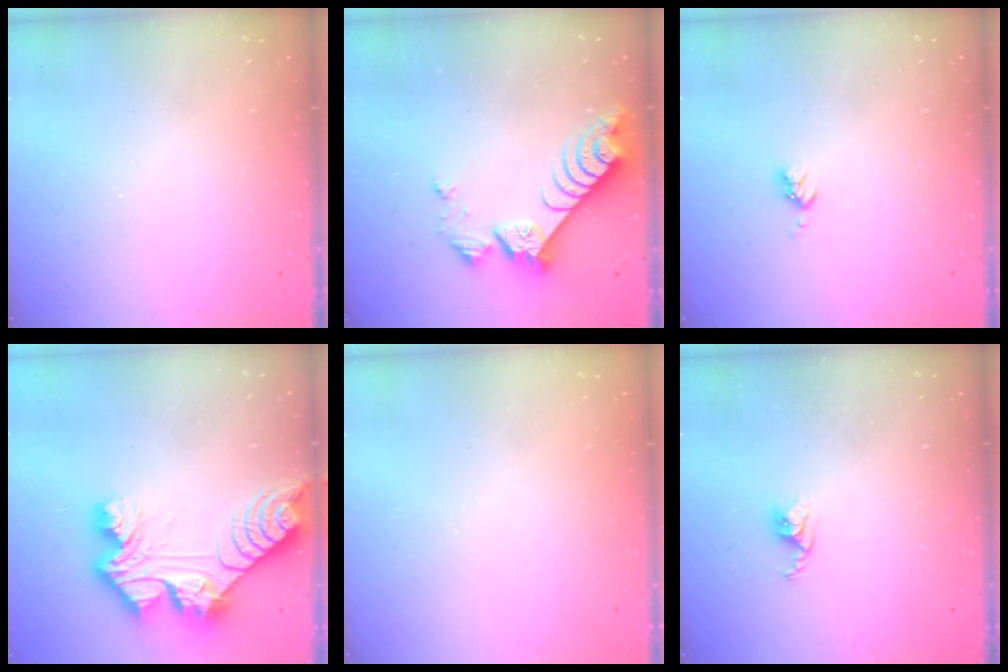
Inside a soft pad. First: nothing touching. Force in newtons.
{"total": 8.3, "press": 8.3, "slide": 0.7}
{"total": 3.2, "press": 3.2, "slide": 0.5}
{"total": 15.6, "press": 15.5, "slide": 1.5}
{"total": 0.0}
{"total": 3.8, "press": 3.8, "slide": 0.4}